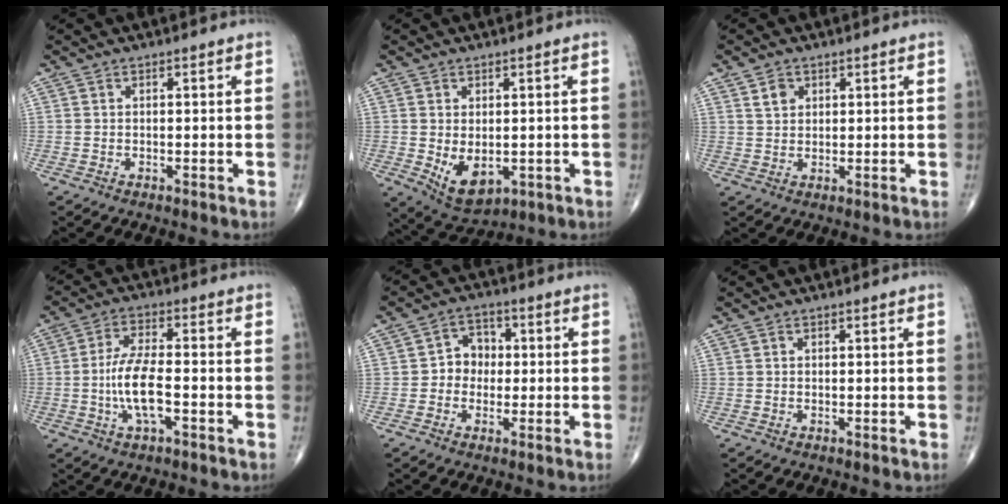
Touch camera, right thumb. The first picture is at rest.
{"total": 7.5, "force": [-1.1, 4.5, 5.8], "torque": [-0.084, -0.013, 0.002]}
{"total": 2.9, "force": [1.5, 2.2, 1.2], "torque": [-0.011, -0.008, 0.029]}
{"total": 8.7, "force": [-1.9, 3.0, 8.0], "torque": [-0.164, 0.014, -0.039]}
{"total": 5.5, "force": [-0.1, 4.8, 2.7], "torque": [-0.012, 0.017, -0.012]}
{"total": 0.0}